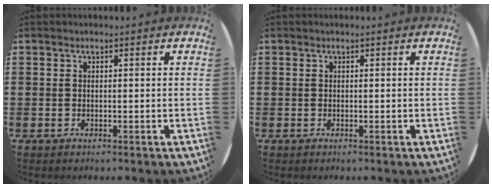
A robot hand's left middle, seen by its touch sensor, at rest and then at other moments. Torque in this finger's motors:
{"motor_torque": [0.00, 0.00, 0.00, 0.00]}